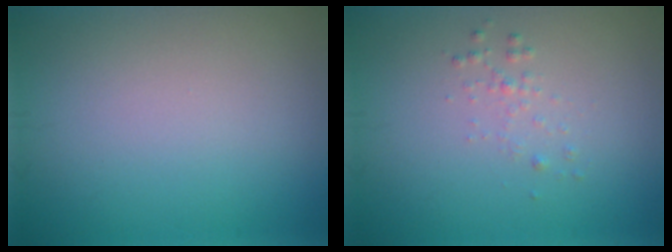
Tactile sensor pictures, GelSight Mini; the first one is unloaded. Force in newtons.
{"total": 0.9, "press": 0.9, "slide": 0.0}